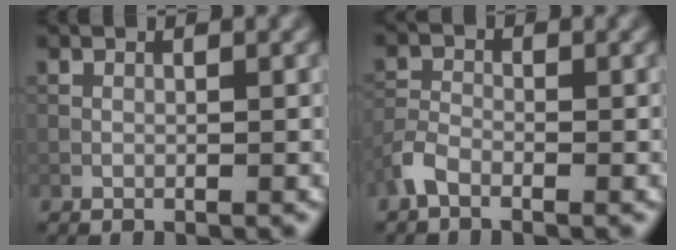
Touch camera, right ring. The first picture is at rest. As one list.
[{"total": 2.2, "force": [-1.6, 1.0, 1.2], "torque": [-0.029, 0.003, -0.042]}]